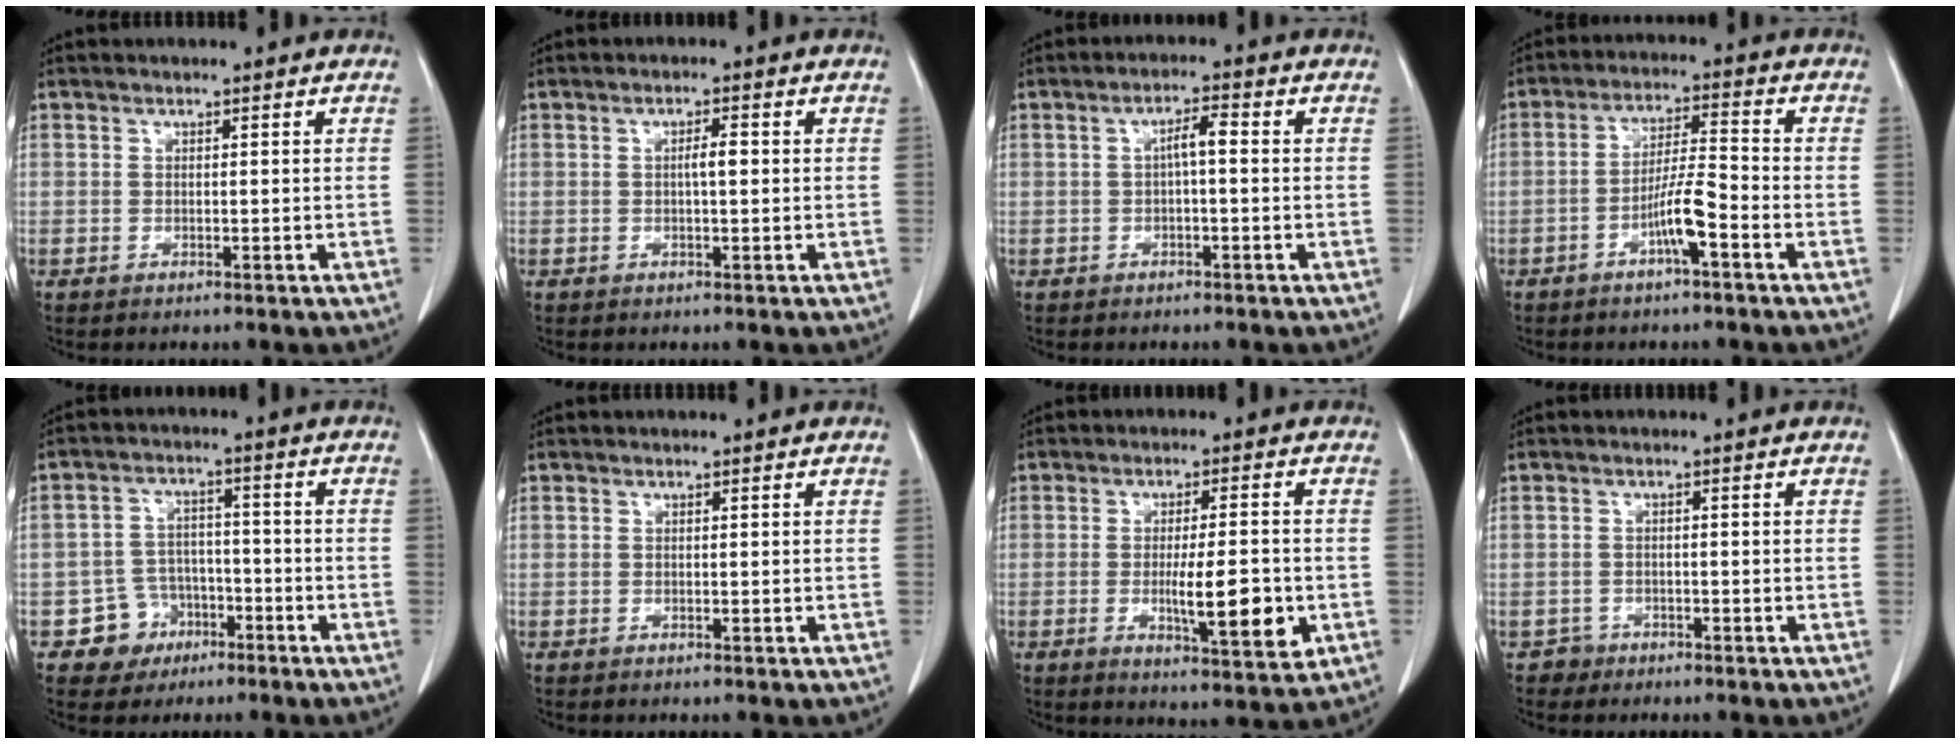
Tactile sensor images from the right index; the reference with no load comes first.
{"total": 2.1, "force": [0.1, 0.3, 2.0], "torque": [-0.036, 0.003, 0.001]}
{"total": 2.9, "force": [0.0, 0.5, 2.9], "torque": [-0.050, 0.009, -0.001]}
{"total": 6.3, "force": [-2.9, 0.3, 5.6], "torque": [-0.109, 0.007, -0.053]}
{"total": 6.1, "force": [-3.2, 5.2, 0.4], "torque": [0.004, 0.015, -0.045]}
{"total": 0.0}
{"total": 9.5, "force": [-2.1, 1.6, 9.1], "torque": [-0.141, -0.015, -0.030]}
{"total": 1.6, "force": [-1.1, 1.1, -0.4], "torque": [0.007, 0.007, -0.023]}